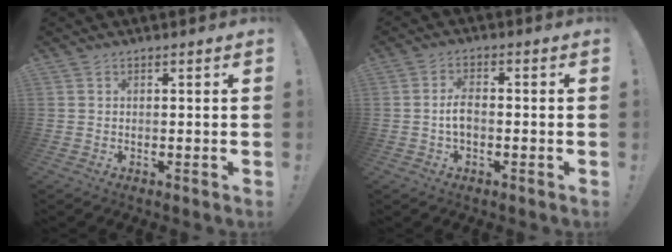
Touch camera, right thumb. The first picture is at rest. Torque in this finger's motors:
{"motor_torque": [-0.01, 0.11, 0.48, -0.16, 0.11]}